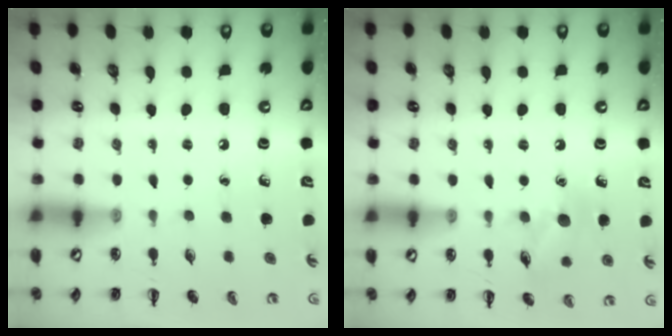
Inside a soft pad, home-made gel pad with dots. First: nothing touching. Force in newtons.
{"total": 9.5, "press": 9.5, "slide": 1.1}